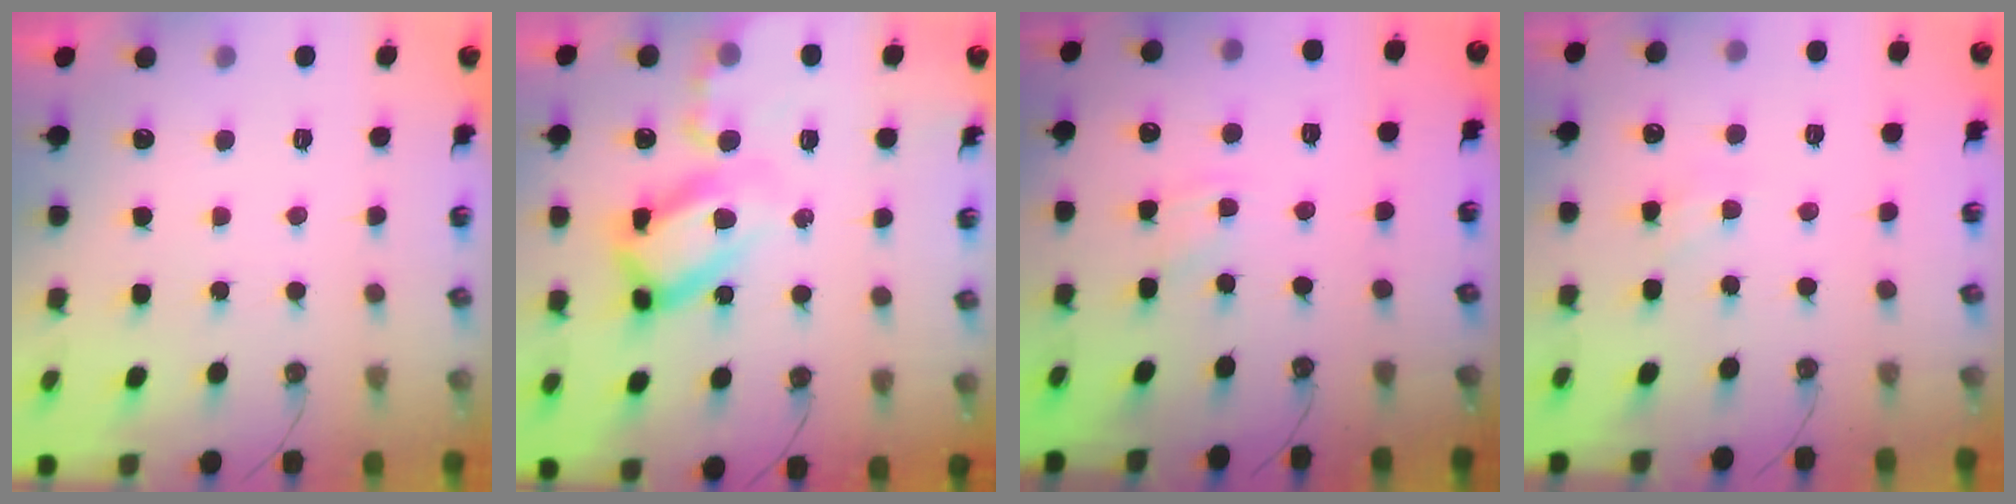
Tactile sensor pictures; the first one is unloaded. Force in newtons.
{"total": 19.7, "press": 19.6, "slide": 2.0}
{"total": 2.2, "press": 2.1, "slide": 0.4}
{"total": 6.1, "press": 6.1, "slide": 0.8}